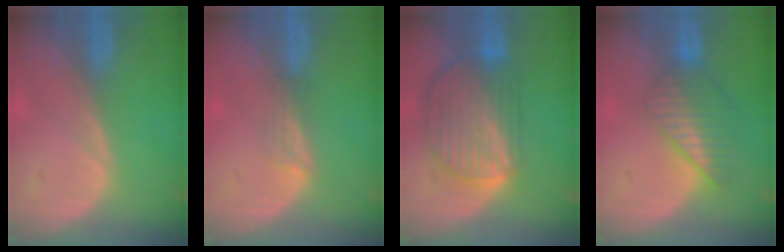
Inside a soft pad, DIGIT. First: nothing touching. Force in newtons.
{"total": 2.0, "press": 1.6, "slide": 1.3}
{"total": 10.0, "press": 8.5, "slide": 5.2}
{"total": 6.6, "press": 5.9, "slide": 2.9}